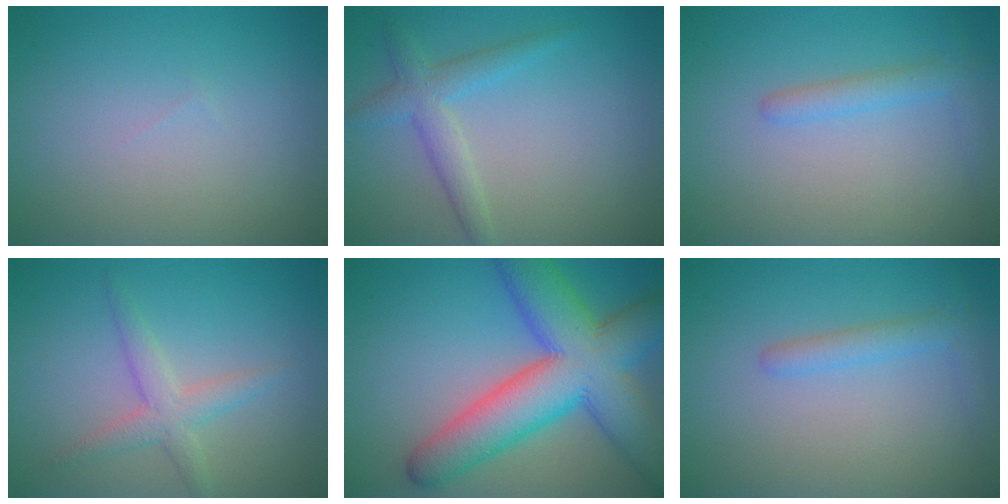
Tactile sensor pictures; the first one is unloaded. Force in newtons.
{"total": 2.8, "press": 2.8, "slide": 0.0}
{"total": 2.0, "press": 2.0, "slide": 0.2}
{"total": 2.6, "press": 2.6, "slide": 0.1}
{"total": 11.8, "press": 11.8, "slide": 0.6}
{"total": 2.0, "press": 2.0, "slide": 0.2}